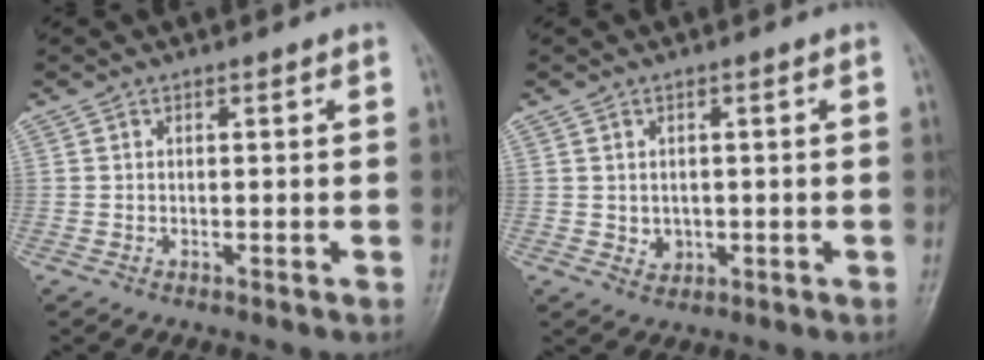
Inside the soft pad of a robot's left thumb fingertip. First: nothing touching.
{"total": 2.5, "force": [-0.1, 2.2, 1.3], "torque": [-0.010, 0.000, 0.006]}